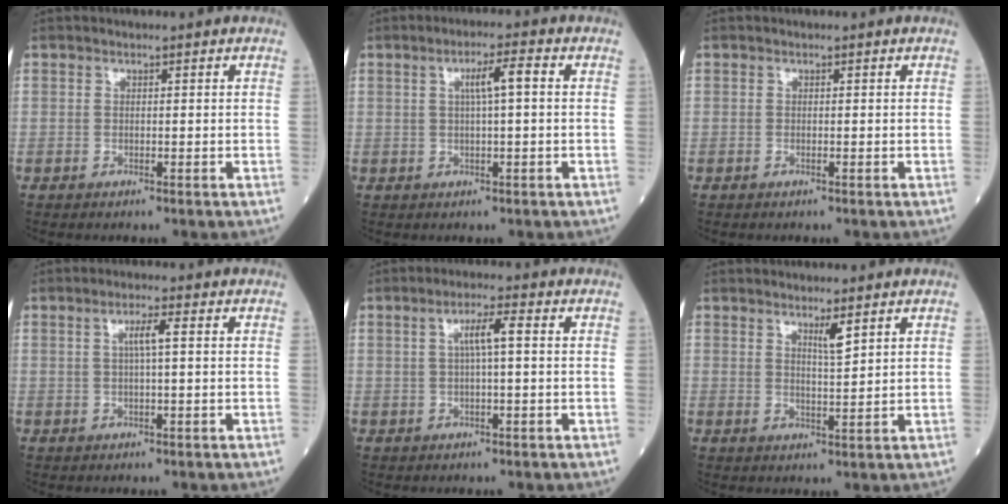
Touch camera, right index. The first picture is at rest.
{"total": 4.0, "force": [0.7, 0.2, 4.0], "torque": [-0.069, 0.009, 0.012]}
{"total": 0.0}
{"total": 2.8, "force": [0.5, 0.0, 2.8], "torque": [-0.050, 0.003, 0.008]}
{"total": 3.9, "force": [0.6, 0.2, 3.8], "torque": [-0.070, 0.010, 0.011]}
{"total": 2.7, "force": [1.9, 0.0, 1.9], "torque": [-0.036, -0.004, 0.037]}